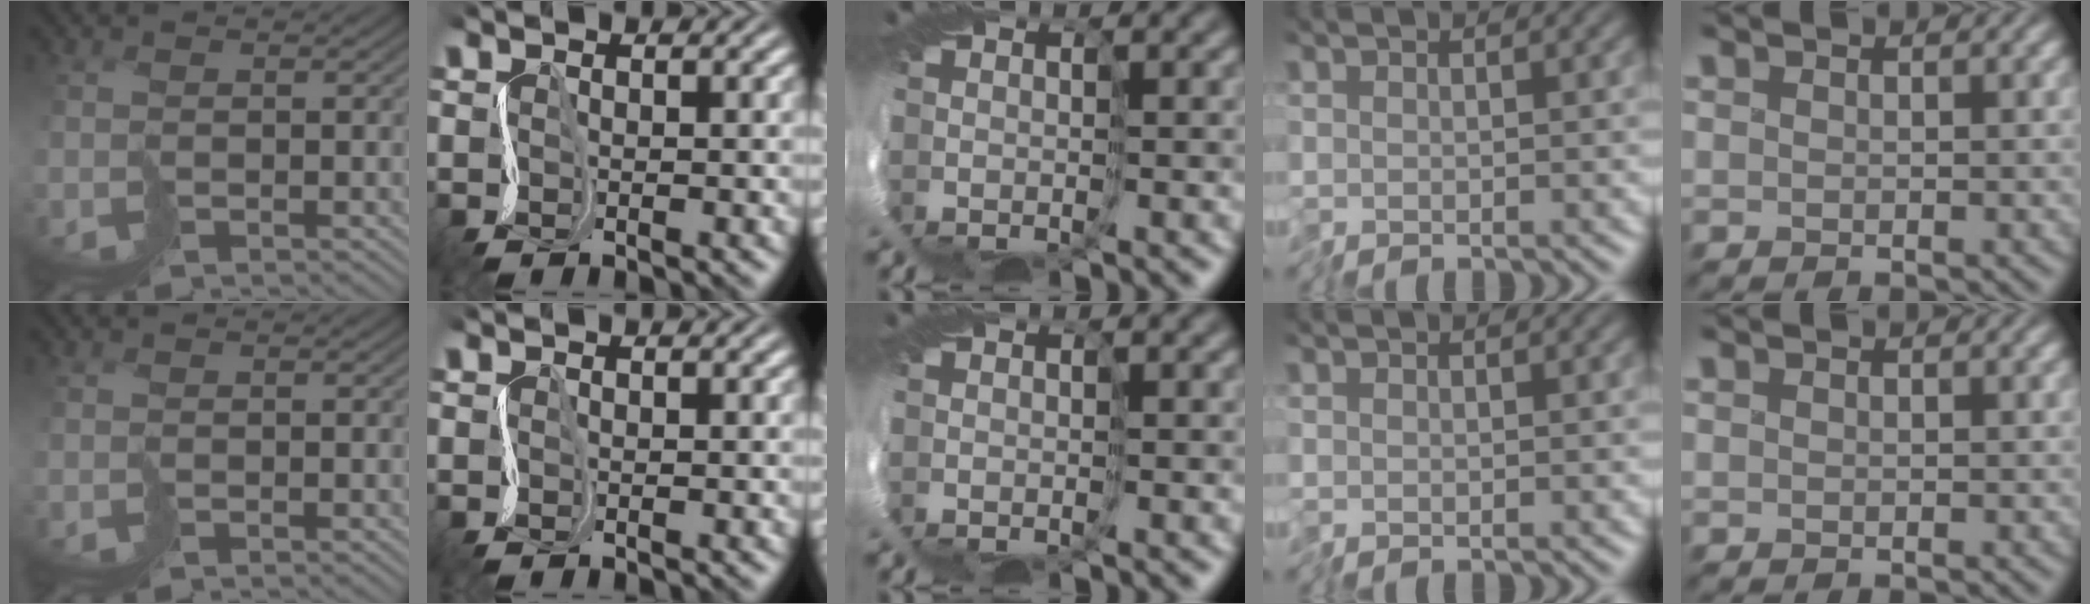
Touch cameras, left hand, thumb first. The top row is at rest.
{}